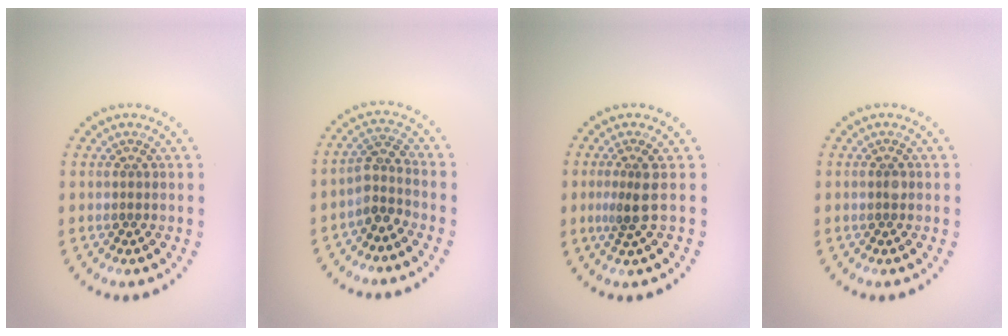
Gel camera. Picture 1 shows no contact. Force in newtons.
{"total": 2.5, "press": 2.0, "slide": 1.5}
{"total": 2.3, "press": 1.8, "slide": 1.5}
{"total": 0.9, "press": 0.9, "slide": 0.1}